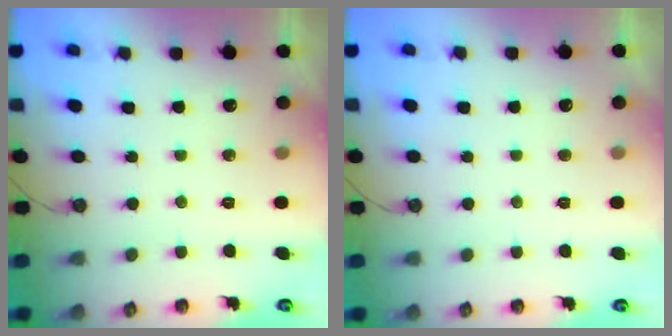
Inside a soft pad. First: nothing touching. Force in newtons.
{"total": 0.0}